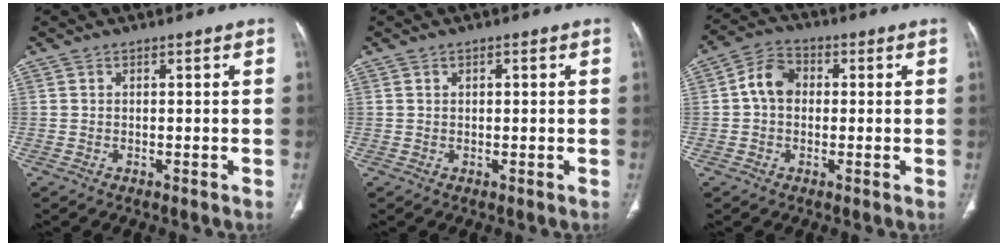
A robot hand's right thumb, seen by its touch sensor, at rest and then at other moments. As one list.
[{"total": 1.2, "force": [0.5, 0.6, 0.9], "torque": [-0.017, 0.002, 0.008]}, {"total": 6.5, "force": [0.4, 5.0, 4.2], "torque": [-0.064, 0.018, -0.003]}]